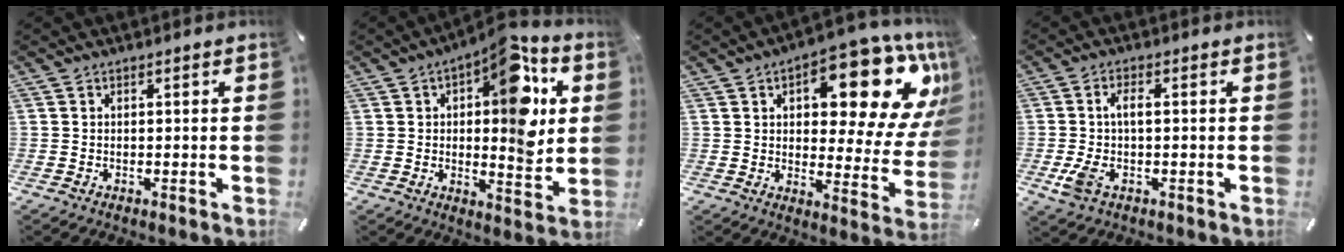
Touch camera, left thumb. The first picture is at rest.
{"total": 15.8, "force": [5.4, 7.3, 12.9], "torque": [-0.144, -0.042, 0.085]}
{"total": 18.5, "force": [10.1, 8.5, 13.0], "torque": [-0.152, -0.079, 0.158]}
{"total": 6.1, "force": [-0.5, 2.7, 5.4], "torque": [-0.128, -0.005, -0.015]}